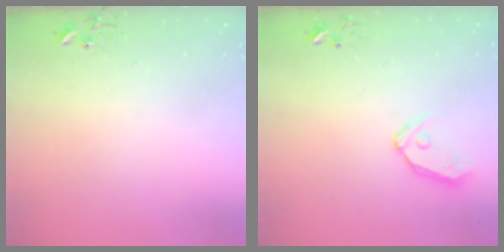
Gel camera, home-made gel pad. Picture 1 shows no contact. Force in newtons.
{"total": 9.3, "press": 9.2, "slide": 1.2}